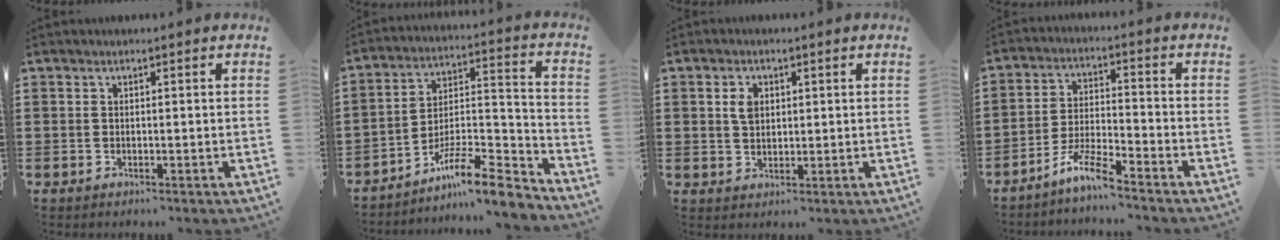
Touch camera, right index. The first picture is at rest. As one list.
[{"total": 9.6, "force": [-7.8, 1.8, 5.3], "torque": [-0.082, 0.016, -0.151]}, {"total": 3.0, "force": [0.9, 2.0, 2.0], "torque": [-0.047, 0.008, 0.016]}, {"total": 6.2, "force": [-5.2, 0.3, 3.3], "torque": [-0.085, -0.009, -0.104]}]